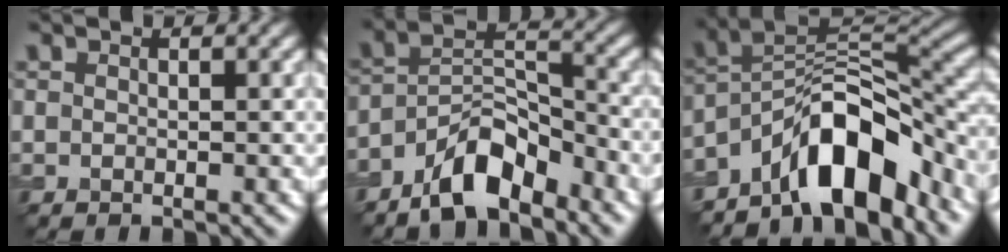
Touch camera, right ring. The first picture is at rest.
{"total": 6.5, "force": [-4.7, 2.5, 3.7], "torque": [-0.053, 0.011, -0.092]}
{"total": 9.8, "force": [-6.3, 3.8, 6.4], "torque": [-0.078, 0.018, -0.120]}